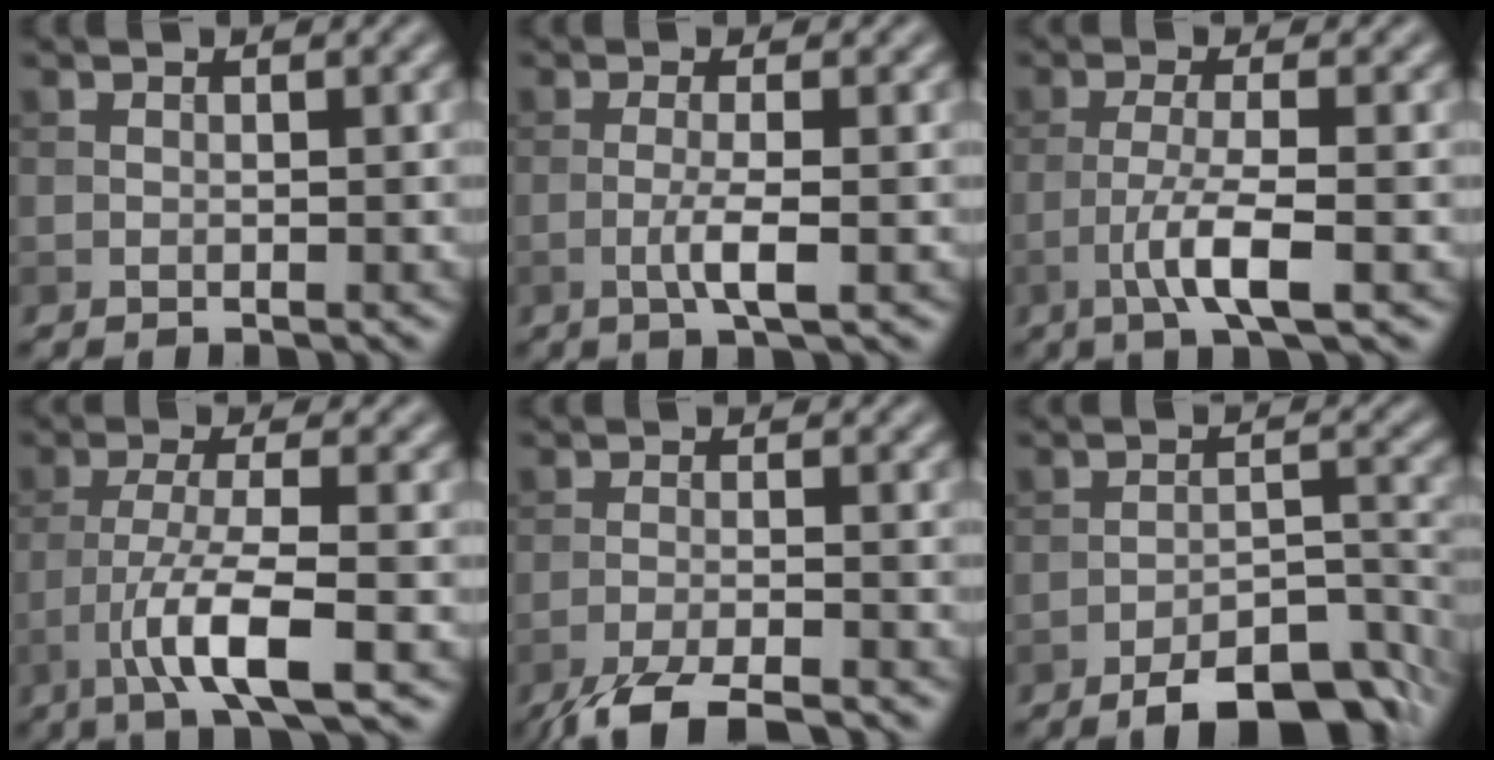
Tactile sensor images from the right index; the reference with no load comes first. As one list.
[{"total": 2.7, "force": [-0.7, 0.3, 2.6], "torque": [-0.050, 0.001, -0.019]}, {"total": 4.2, "force": [-1.7, 0.6, 3.8], "torque": [-0.073, 0.006, -0.039]}, {"total": 6.2, "force": [-2.7, 1.2, 5.5], "torque": [-0.100, 0.002, -0.056]}, {"total": 5.5, "force": [-4.5, 0.9, 3.1], "torque": [-0.051, -0.008, -0.088]}, {"total": 8.8, "force": [-6.7, 2.9, 4.9], "torque": [-0.065, 0.003, -0.108]}]